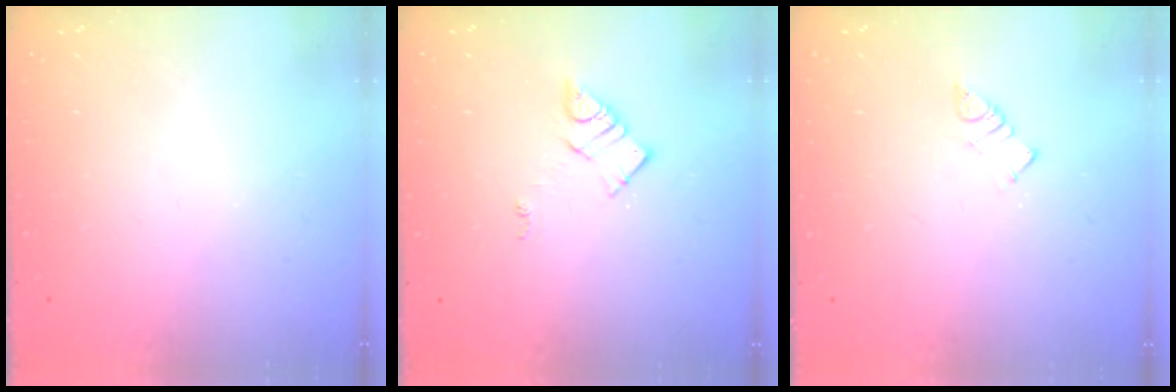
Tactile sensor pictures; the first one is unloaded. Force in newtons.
{"total": 7.4, "press": 7.4, "slide": 0.2}
{"total": 2.5, "press": 2.5, "slide": 0.1}